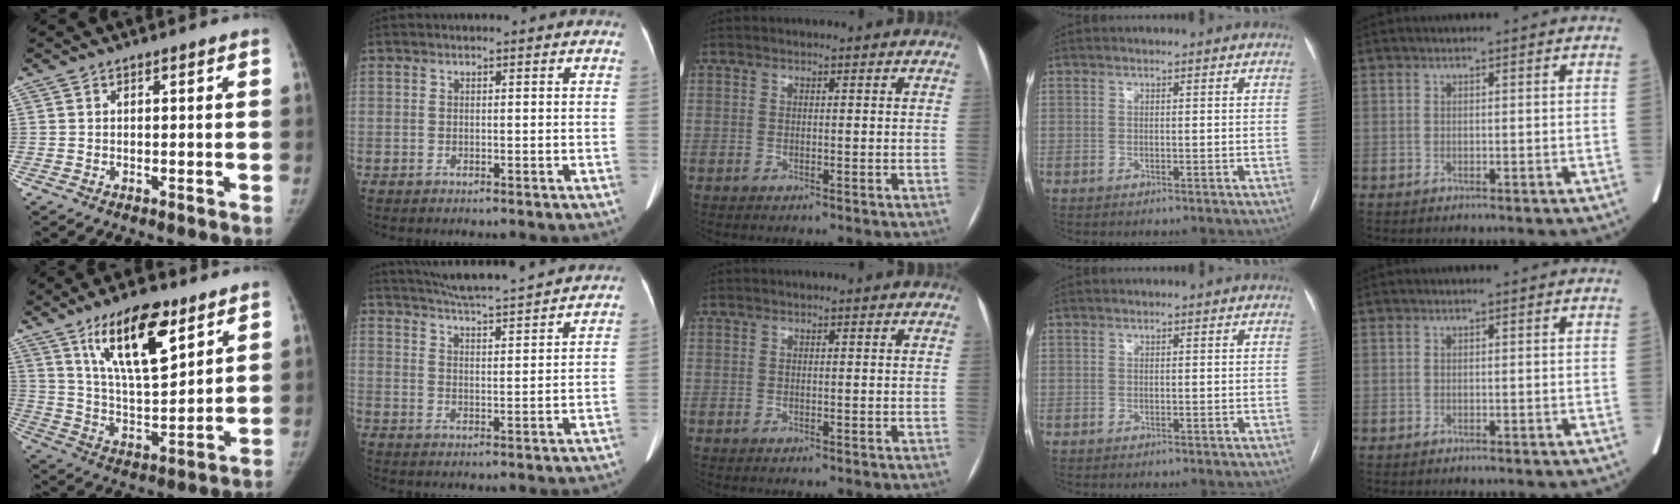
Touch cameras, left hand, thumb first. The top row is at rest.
{"thumb": {"total": 16.4, "force": [9.3, 5.8, 12.1], "torque": [-0.177, -0.049, 0.169]}, "index": {"total": 16.5, "force": [15.2, 0.3, 6.4], "torque": [-0.116, 0.011, 0.219]}}